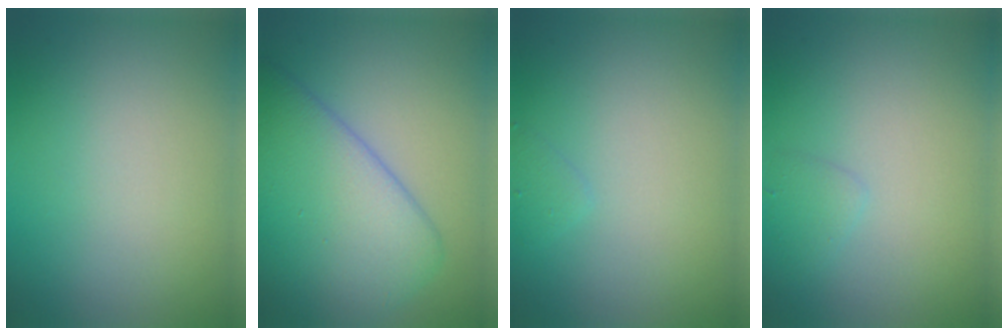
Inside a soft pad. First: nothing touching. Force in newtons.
{"total": 8.9, "press": 8.9, "slide": 0.1}
{"total": 0.9, "press": 0.9, "slide": 0.0}
{"total": 1.0, "press": 1.0, "slide": 0.1}